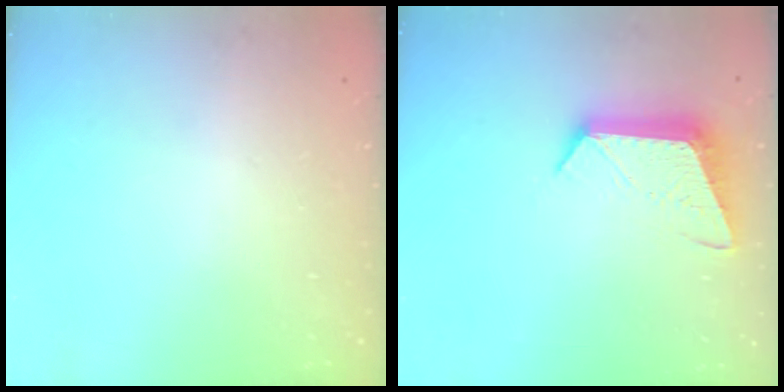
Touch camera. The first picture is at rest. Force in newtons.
{"total": 12.2, "press": 12.1, "slide": 0.8}